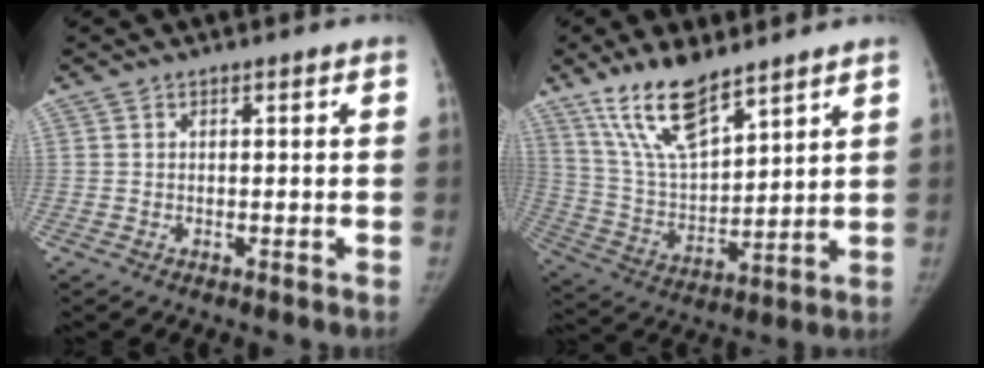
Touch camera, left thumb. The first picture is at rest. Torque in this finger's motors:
{"motor_torque": [0.53, 0.06, 1.34, -1.34, 0.41]}